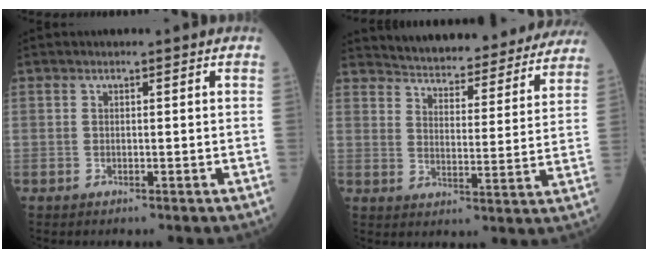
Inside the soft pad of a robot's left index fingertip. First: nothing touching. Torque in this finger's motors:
{"motor_torque": [0.17, -0.95, 0.27, 0.11]}